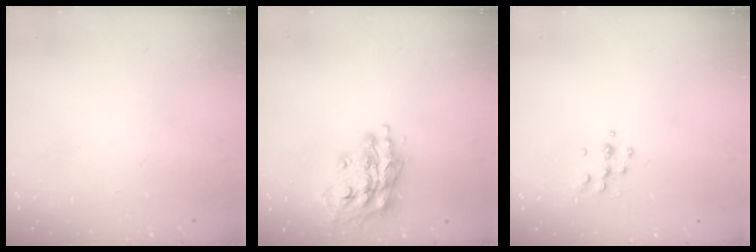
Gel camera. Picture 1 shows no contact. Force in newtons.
{"total": 15.5, "press": 15.5, "slide": 1.4}
{"total": 4.8, "press": 4.7, "slide": 0.5}